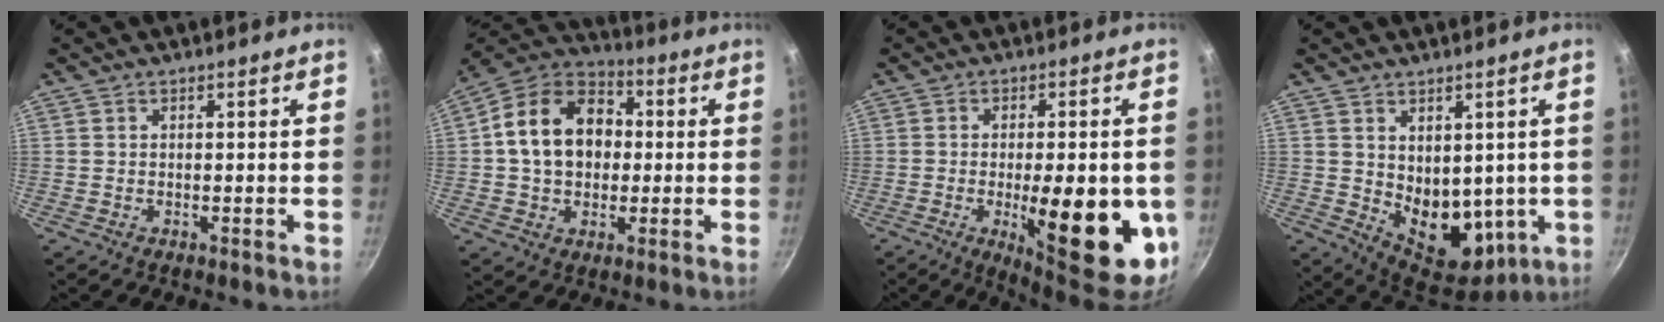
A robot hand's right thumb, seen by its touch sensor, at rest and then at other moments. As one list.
[{"total": 16.7, "force": [1.4, 12.7, 10.8], "torque": [-0.159, 0.032, 0.009]}, {"total": 18.3, "force": [-4.3, 6.0, 16.8], "torque": [-0.205, 0.000, -0.048]}, {"total": 12.6, "force": [0.8, 8.8, 9.0], "torque": [-0.099, -0.038, 0.039]}]